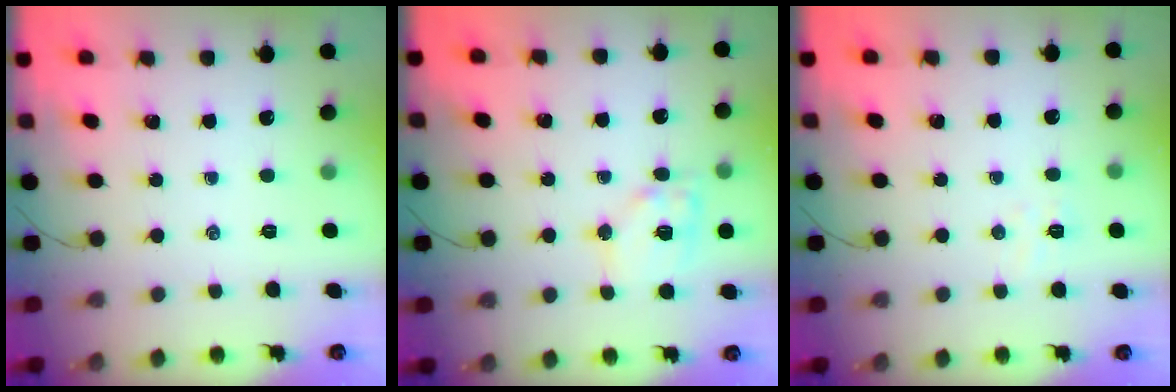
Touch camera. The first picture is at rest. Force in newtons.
{"total": 10.9, "press": 10.8, "slide": 1.7}
{"total": 3.8, "press": 3.7, "slide": 1.0}